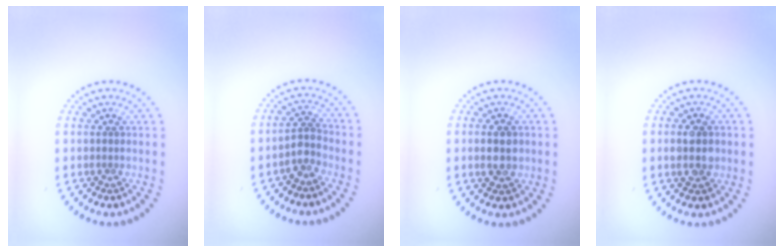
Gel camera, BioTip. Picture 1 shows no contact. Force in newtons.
{"total": 2.0, "press": 1.5, "slide": 1.3}
{"total": 3.0, "press": 3.0, "slide": 0.3}
{"total": 2.7, "press": 2.7, "slide": 0.1}